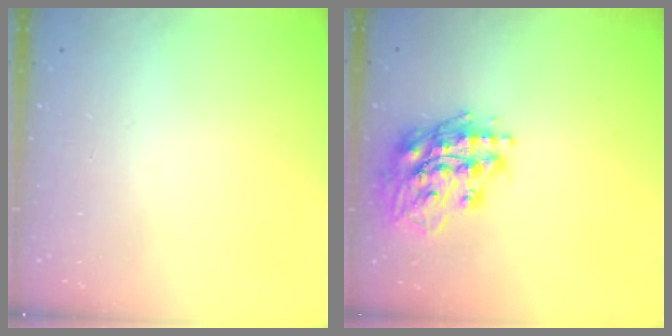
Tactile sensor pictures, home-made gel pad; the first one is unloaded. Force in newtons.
{"total": 17.6, "press": 17.4, "slide": 2.6}